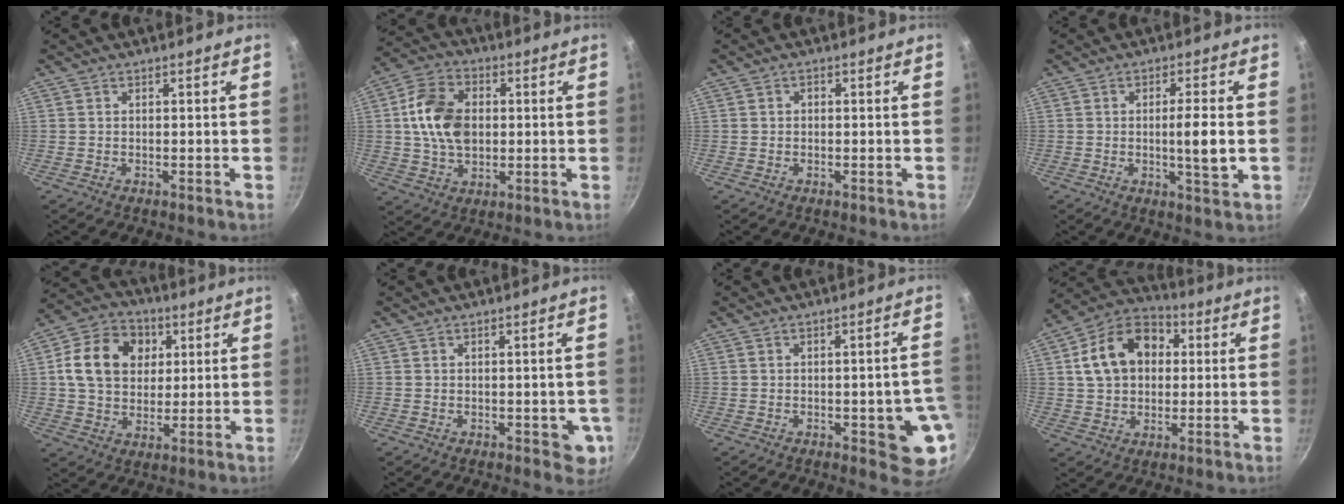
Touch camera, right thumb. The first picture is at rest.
{"total": 12.9, "force": [1.2, 9.0, 9.1], "torque": [-0.145, 0.011, 0.013]}
{"total": 0.9, "force": [-0.1, 0.8, 0.4], "torque": [-0.005, 0.006, -0.003]}
{"total": 6.3, "force": [-0.3, 0.7, 6.2], "torque": [-0.111, -0.004, -0.005]}
{"total": 14.8, "force": [3.7, 11.7, 8.4], "torque": [-0.123, 0.007, 0.053]}
{"total": 4.5, "force": [-0.9, 2.3, 3.8], "torque": [-0.024, -0.002, -0.009]}
{"total": 9.6, "force": [-2.2, 3.6, 8.6], "torque": [-0.060, 0.008, -0.024]}
{"total": 14.9, "force": [2.9, 11.2, 9.4], "torque": [-0.135, 0.028, 0.034]}